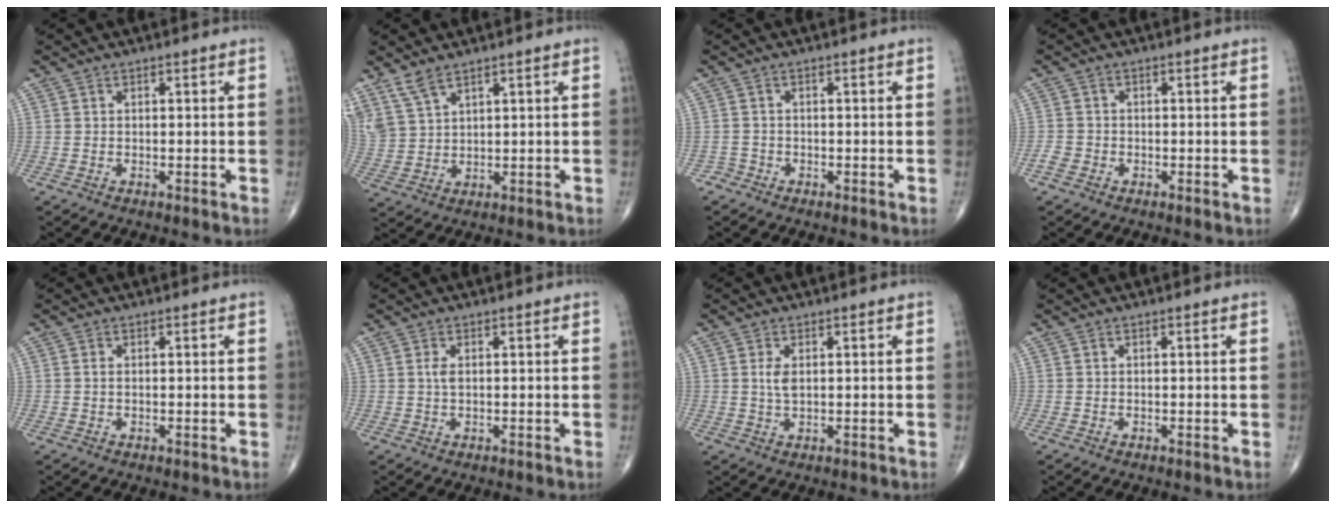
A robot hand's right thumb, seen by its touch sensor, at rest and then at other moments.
{"total": 5.5, "force": [4.4, 1.9, 2.8], "torque": [-0.064, -0.013, 0.103]}
{"total": 1.5, "force": [-0.8, 1.2, -0.3], "torque": [0.017, 0.008, -0.022]}
{"total": 1.9, "force": [-1.1, 1.5, 0.6], "torque": [-0.008, 0.006, -0.024]}
{"total": 0.7, "force": [0.1, 0.4, 0.6], "torque": [-0.015, 0.004, 0.003]}
{"total": 1.4, "force": [0.3, 0.6, 1.3], "torque": [-0.030, 0.002, 0.009]}
{"total": 2.6, "force": [0.6, 1.3, 2.2], "torque": [-0.044, -0.002, 0.014]}
{"total": 0.0}